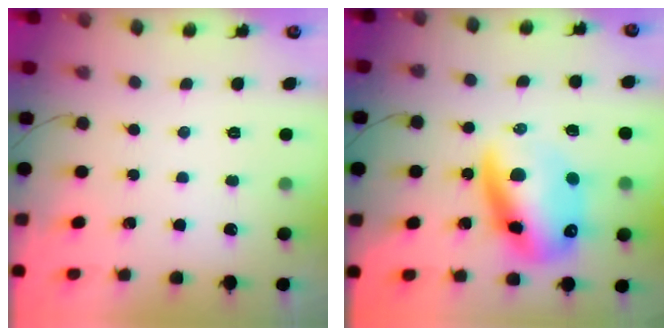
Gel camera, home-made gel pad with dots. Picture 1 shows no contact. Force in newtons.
{"total": 18.6, "press": 17.9, "slide": 4.8}